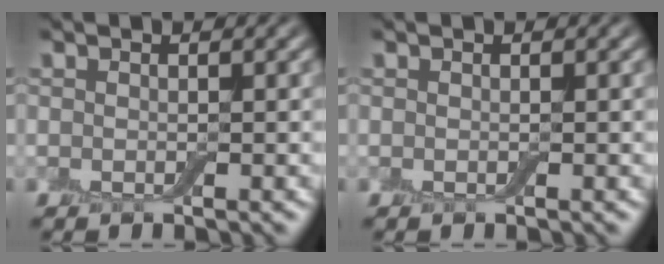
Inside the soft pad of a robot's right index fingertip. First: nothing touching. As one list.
[{"total": 0.0}]